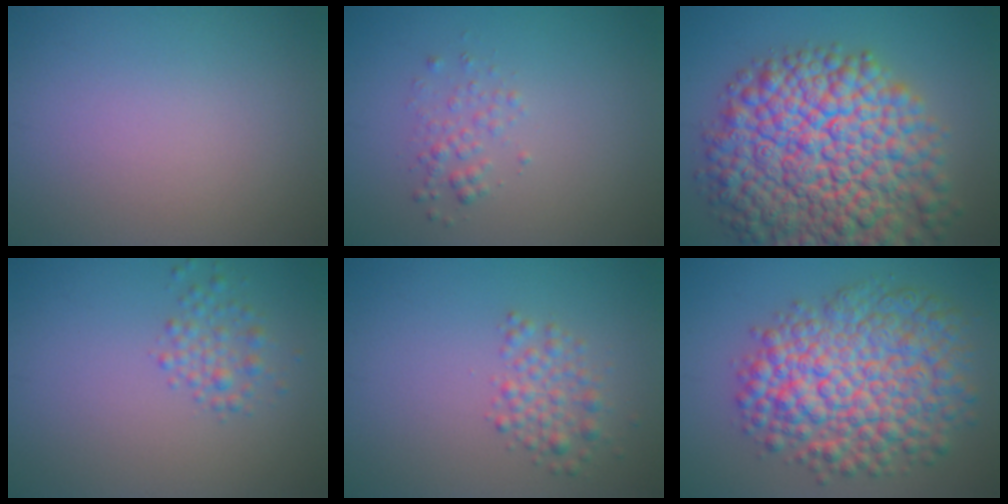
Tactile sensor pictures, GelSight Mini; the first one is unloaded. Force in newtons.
{"total": 1.4, "press": 1.4, "slide": 0.1}
{"total": 15.3, "press": 15.3, "slide": 0.8}
{"total": 1.9, "press": 1.9, "slide": 0.1}
{"total": 2.3, "press": 2.3, "slide": 0.1}
{"total": 9.9, "press": 9.9, "slide": 0.3}